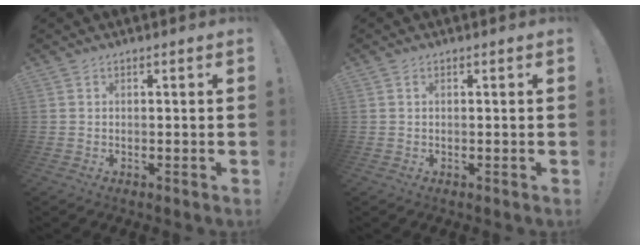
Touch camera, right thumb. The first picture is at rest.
{"total": 0.0}